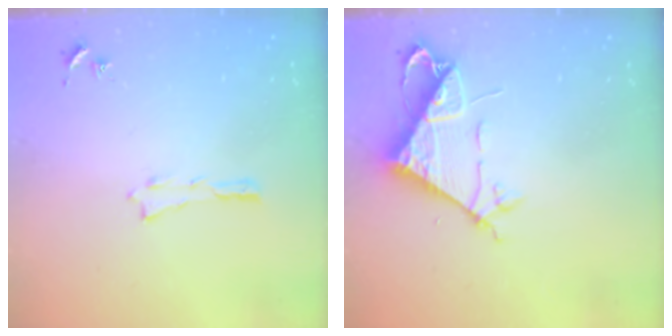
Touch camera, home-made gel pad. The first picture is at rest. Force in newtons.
{"total": 7.3, "press": 7.3, "slide": 0.8}